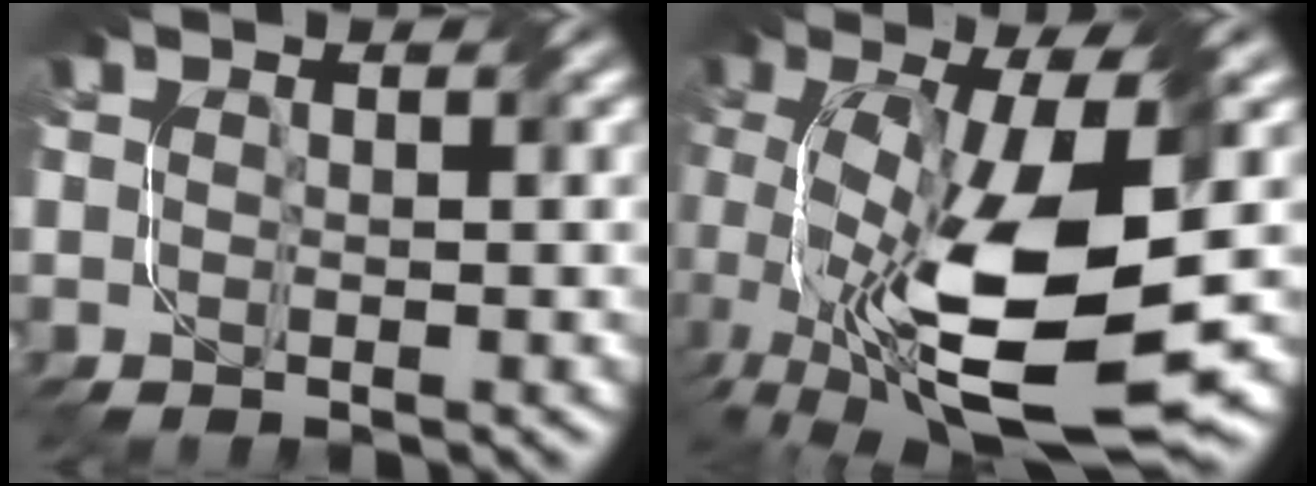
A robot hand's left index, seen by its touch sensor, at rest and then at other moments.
{"total": 13.7, "force": [-1.6, 5.2, 12.6], "torque": [-0.241, -0.023, -0.020]}